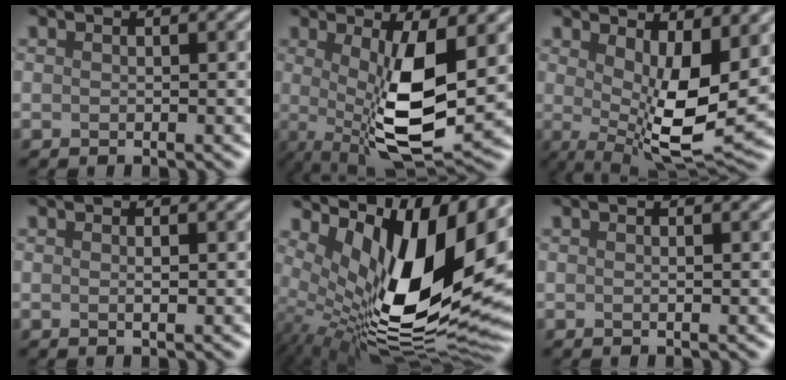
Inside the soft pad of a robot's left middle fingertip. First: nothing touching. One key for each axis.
{"total": 8.6, "fx": 0.0, "fy": 2.6, "fz": 8.2, "tx": -0.146, "ty": -0.016, "tz": 0.003}
{"total": 8.9, "fx": 0.9, "fy": 3.2, "fz": 8.3, "tx": -0.140, "ty": -0.018, "tz": 0.017}
{"total": 0.8, "fx": 0.0, "fy": 0.2, "fz": 0.8, "tx": -0.012, "ty": 0.002, "tz": -0.004}
{"total": 16.8, "fx": 2.8, "fy": 7.5, "fz": 14.8, "tx": -0.265, "ty": -0.012, "tz": 0.053}
{"total": 0.5, "fx": 0.0, "fy": 0.2, "fz": 0.5, "tx": -0.005, "ty": 0.001, "tz": -0.003}